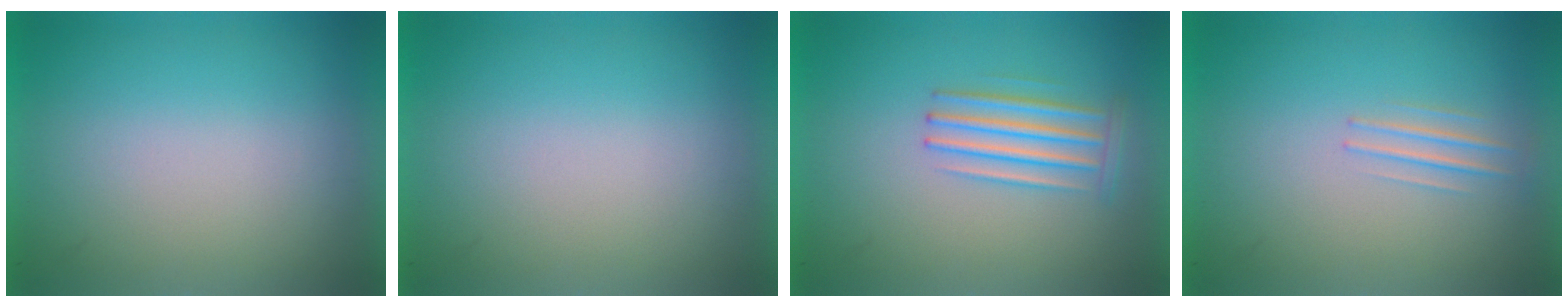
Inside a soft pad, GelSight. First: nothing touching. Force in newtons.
{"total": 0.0}
{"total": 2.8}
{"total": 1.3}